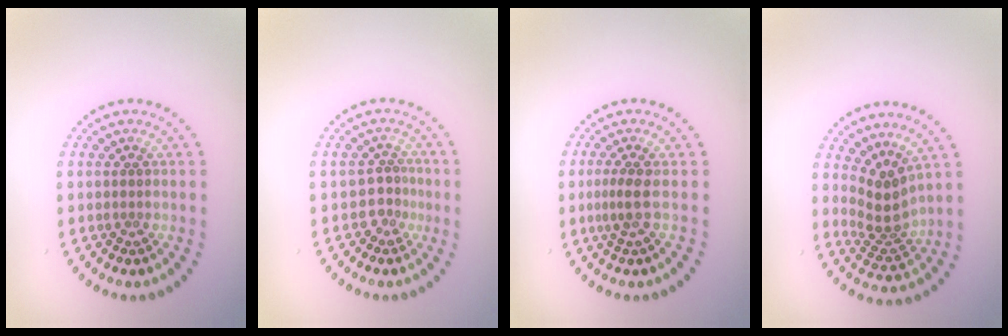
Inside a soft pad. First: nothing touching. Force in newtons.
{"total": 1.9, "press": 1.2, "slide": 1.5}
{"total": 1.8, "press": 1.3, "slide": 1.2}
{"total": 3.3, "press": 2.3, "slide": 2.4}